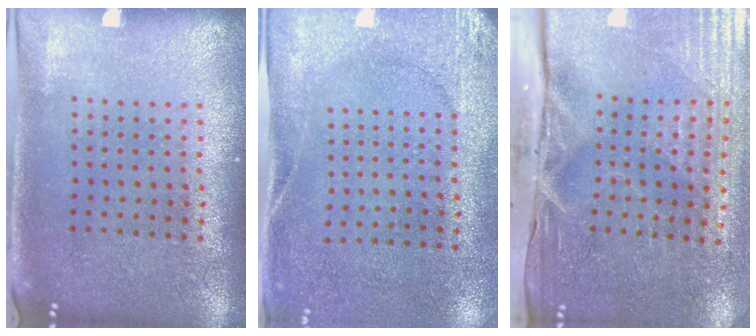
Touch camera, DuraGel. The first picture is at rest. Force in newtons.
{"total": 2.7, "press": 2.0, "slide": 1.7}
{"total": 4.8, "press": 4.0, "slide": 2.5}